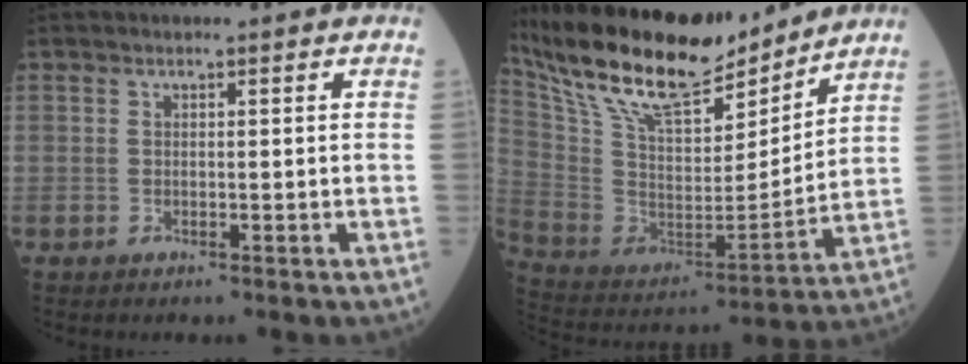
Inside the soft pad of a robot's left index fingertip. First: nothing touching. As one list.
[{"total": 22.0, "force": [18.2, 5.4, 11.1], "torque": [-0.215, 0.008, 0.327]}]